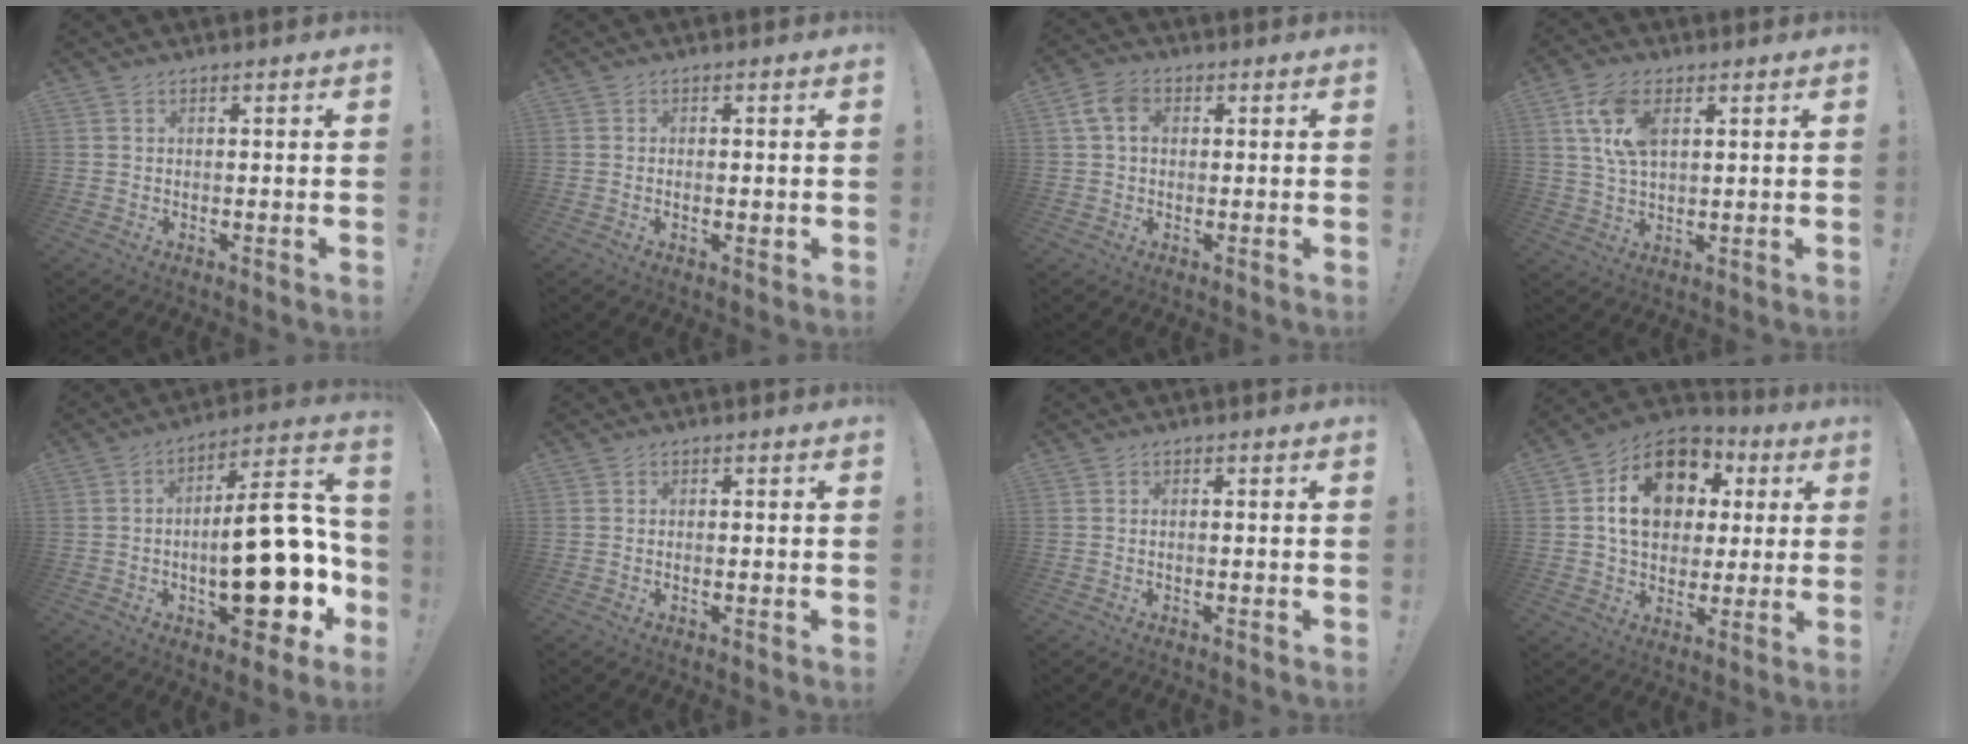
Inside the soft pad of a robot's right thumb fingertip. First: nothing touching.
{"total": 1.5, "force": [-0.1, 0.6, 1.4], "torque": [-0.009, -0.004, -0.003]}
{"total": 6.6, "force": [1.3, 4.6, 4.6], "torque": [-0.094, 0.015, 0.028]}
{"total": 10.5, "force": [3.7, 5.7, 7.9], "torque": [-0.160, 0.004, 0.070]}
{"total": 24.8, "force": [-4.6, 10.4, 22.0], "torque": [-0.295, 0.032, -0.059]}
{"total": 0.6, "force": [-0.2, 0.1, 0.5], "torque": [-0.002, -0.002, -0.005]}
{"total": 0.9, "force": [-0.5, -0.1, 0.7], "torque": [-0.016, 0.002, -0.008]}
{"total": 17.3, "force": [4.6, 12.9, 10.5], "torque": [-0.148, -0.002, 0.087]}